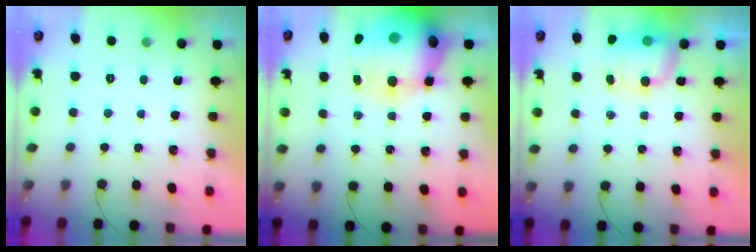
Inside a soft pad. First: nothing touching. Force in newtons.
{"total": 24.9, "press": 24.3, "slide": 5.7}
{"total": 7.2, "press": 7.1, "slide": 1.3}